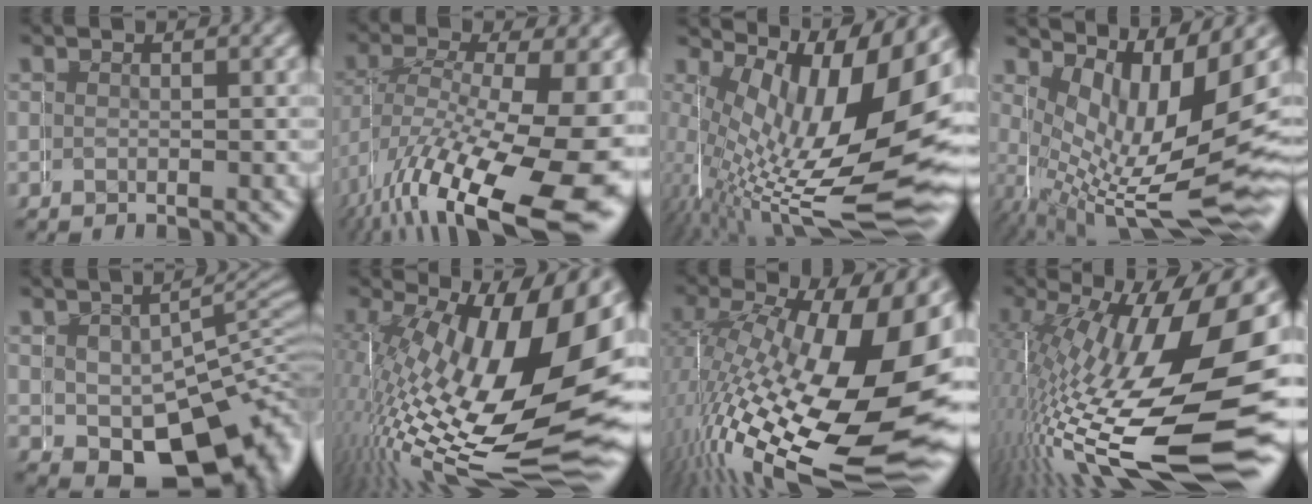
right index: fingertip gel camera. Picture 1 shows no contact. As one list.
[{"total": 12.8, "force": [-4.8, 5.5, 10.5], "torque": [-0.203, -0.067, -0.027]}, {"total": 13.9, "force": [0.5, 4.8, 13.0], "torque": [-0.210, -0.031, 0.035]}, {"total": 9.4, "force": [0.0, 3.5, 8.8], "torque": [-0.164, -0.051, 0.028]}, {"total": 11.4, "force": [-3.4, 6.8, 8.5], "torque": [-0.107, -0.052, -0.018]}, {"total": 15.8, "force": [-1.8, 5.8, 14.6], "torque": [-0.235, -0.042, 0.008]}, {"total": 17.4, "force": [-2.0, 7.0, 15.8], "torque": [-0.268, -0.053, 0.009]}, {"total": 17.2, "force": [-3.3, 6.1, 15.7], "torque": [-0.251, -0.037, -0.016]}]